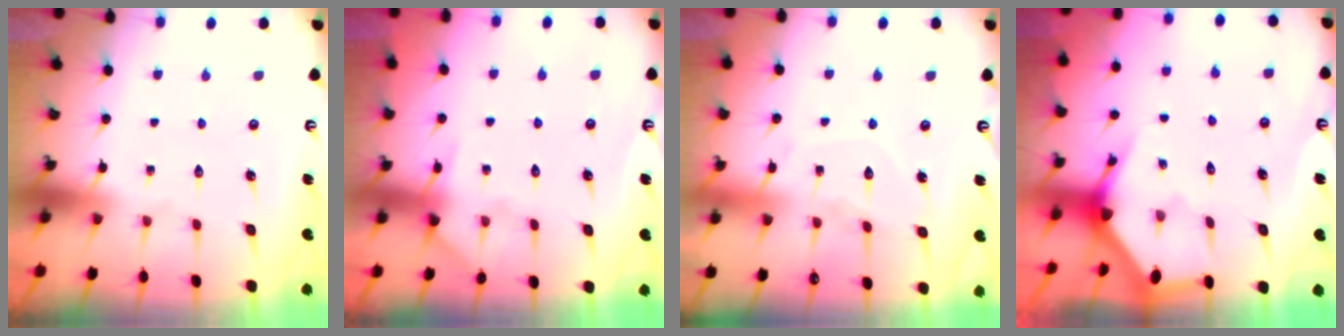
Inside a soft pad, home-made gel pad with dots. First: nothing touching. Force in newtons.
{"total": 6.2, "press": 6.1, "slide": 0.8}
{"total": 7.1, "press": 7.0, "slide": 0.8}
{"total": 2.8, "press": 2.8, "slide": 0.2}